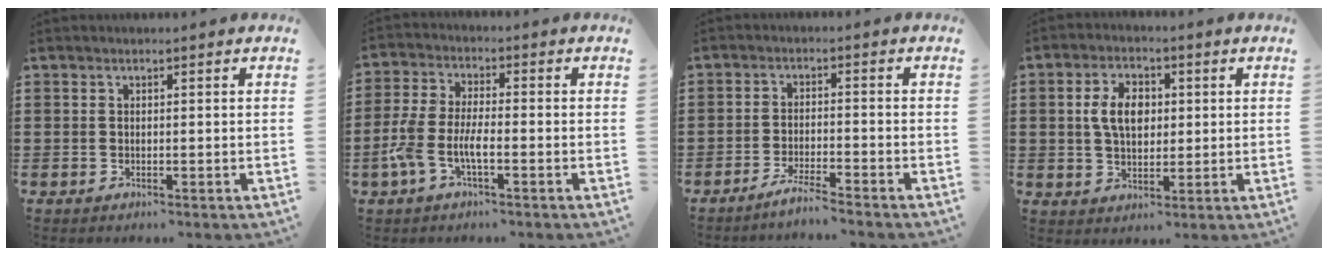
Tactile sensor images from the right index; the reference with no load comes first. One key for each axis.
{"total": 5.8, "fx": -2.6, "fy": 1.9, "fz": 4.9, "tx": -0.125, "ty": -0.010, "tz": -0.057}
{"total": 3.3, "fx": -3.0, "fy": -0.5, "fz": 1.2, "tx": -0.020, "ty": 0.000, "tz": -0.057}
{"total": 6.0, "fx": 0.9, "fy": 3.9, "fz": 4.6, "tx": -0.098, "ty": 0.010, "tz": 0.008}